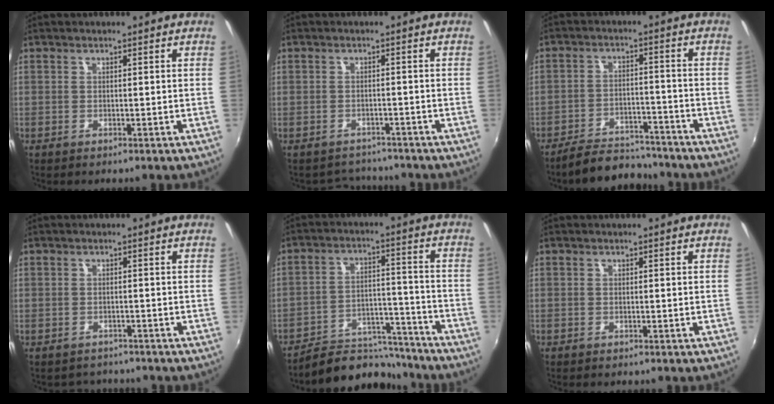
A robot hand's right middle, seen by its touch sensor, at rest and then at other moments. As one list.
[{"total": 3.8, "force": [-3.4, 1.8, -0.4], "torque": [-0.003, 0.013, -0.054]}, {"total": 9.8, "force": [-9.1, 2.6, 2.6], "torque": [-0.072, 0.008, -0.133]}, {"total": 2.6, "force": [-2.1, 1.6, -0.3], "torque": [-0.002, 0.006, -0.031]}, {"total": 13.7, "force": [-12.7, 4.2, 2.8], "torque": [-0.061, 0.028, -0.187]}, {"total": 0.0}]